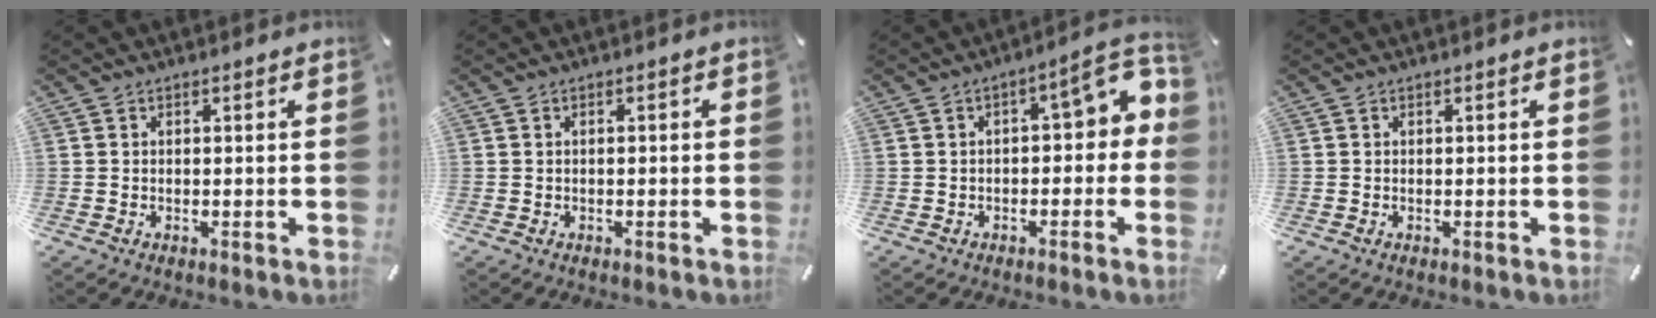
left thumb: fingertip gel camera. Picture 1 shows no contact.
{"total": 0.7, "force": [-0.3, 0.4, 0.6], "torque": [-0.011, 0.000, -0.007]}
{"total": 8.2, "force": [1.5, 4.0, 7.0], "torque": [-0.085, -0.021, 0.016]}
{"total": 0.0}